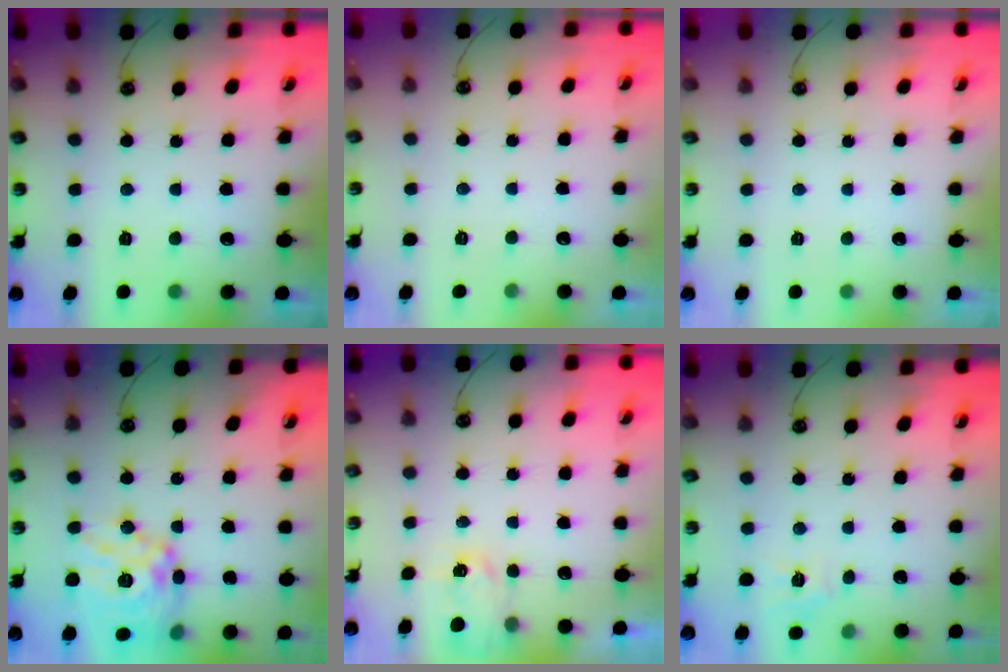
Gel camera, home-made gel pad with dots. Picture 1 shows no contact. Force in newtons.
{"total": 0.5, "press": 0.5, "slide": 0.2}
{"total": 0.0}
{"total": 16.7, "press": 16.6, "slide": 1.6}
{"total": 2.5, "press": 2.4, "slide": 0.4}
{"total": 5.3, "press": 5.2, "slide": 0.6}